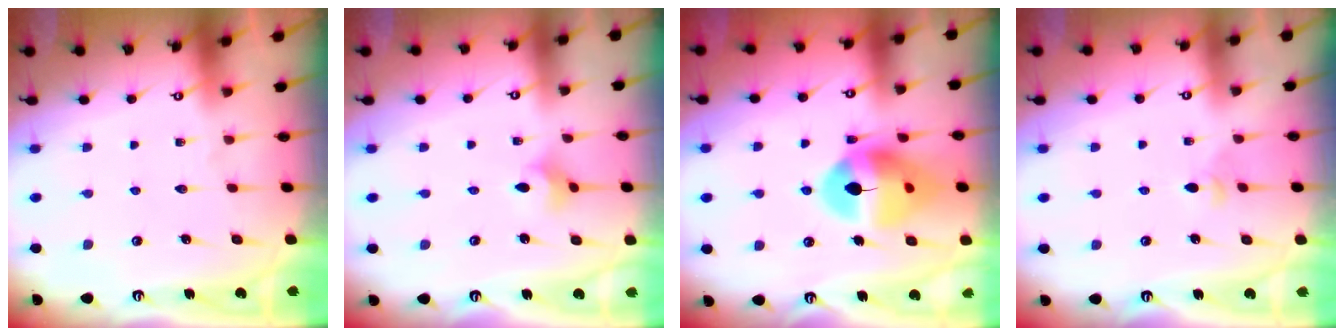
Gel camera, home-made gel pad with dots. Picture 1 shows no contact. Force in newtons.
{"total": 3.6, "press": 3.5, "slide": 0.7}
{"total": 13.9, "press": 13.8, "slide": 1.5}
{"total": 3.2, "press": 3.1, "slide": 0.8}